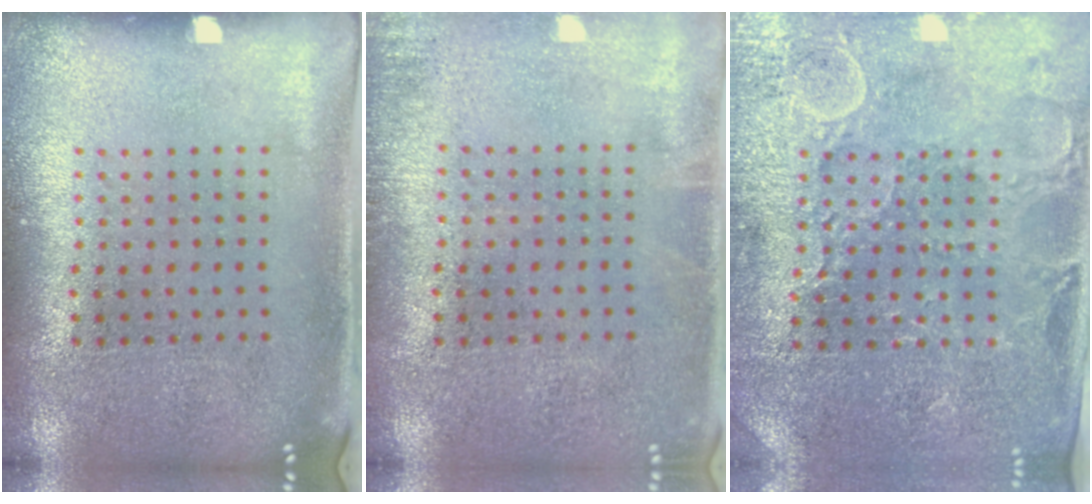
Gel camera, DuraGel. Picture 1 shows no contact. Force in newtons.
{"total": 0.9, "press": 0.9, "slide": 0.2}
{"total": 3.3, "press": 3.2, "slide": 0.6}